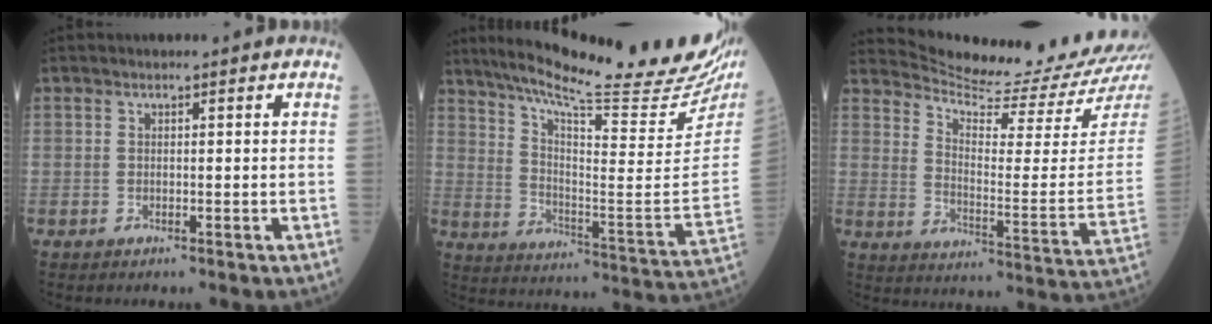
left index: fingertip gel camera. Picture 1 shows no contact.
{"total": 29.1, "force": [25.1, 1.8, 14.6], "torque": [-0.235, -0.078, 0.334]}
{"total": 18.8, "force": [18.0, -0.7, 5.2], "torque": [-0.097, -0.106, 0.243]}